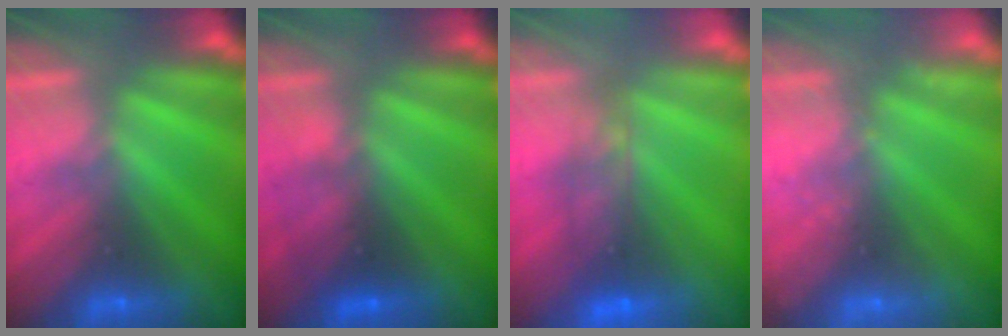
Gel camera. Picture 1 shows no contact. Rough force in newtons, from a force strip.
{"total": 2.7}
{"total": 7.1}
{"total": 2.3}